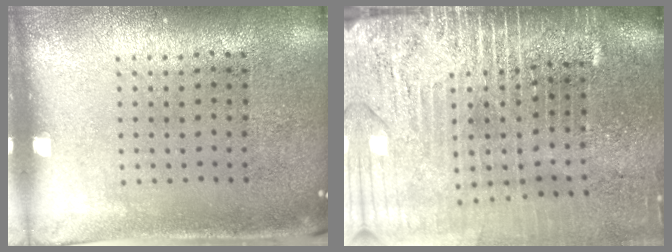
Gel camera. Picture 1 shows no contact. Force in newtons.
{"total": 4.5, "press": 3.8, "slide": 2.4}